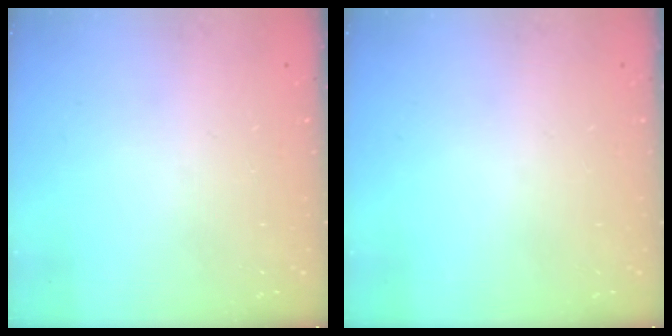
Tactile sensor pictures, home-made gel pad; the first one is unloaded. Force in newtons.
{"total": 0.0}